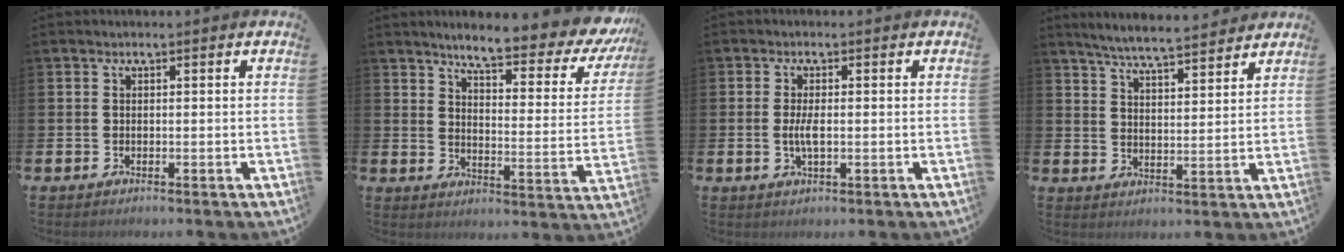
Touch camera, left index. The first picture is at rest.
{"total": 6.7, "force": [5.8, 1.0, 3.2], "torque": [-0.067, -0.053, 0.089]}
{"total": 2.8, "force": [-0.1, 1.0, 2.6], "torque": [-0.053, -0.003, -0.005]}
{"total": 6.0, "force": [5.8, 0.2, 1.4], "torque": [-0.041, -0.035, 0.102]}